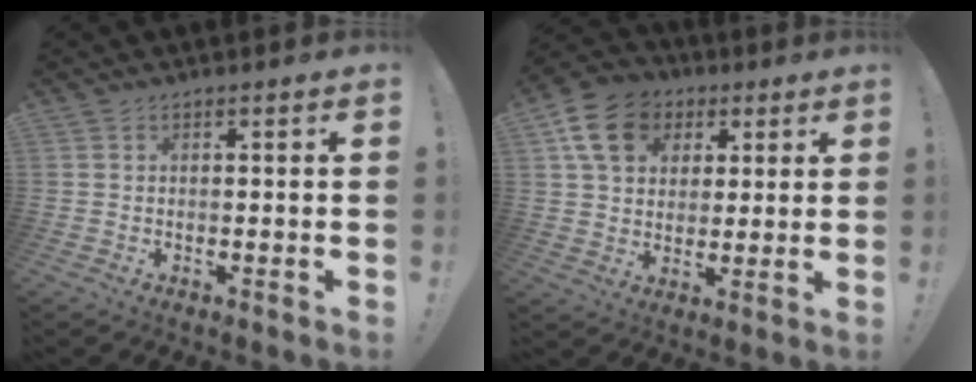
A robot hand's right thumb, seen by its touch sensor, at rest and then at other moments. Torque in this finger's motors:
{"motor_torque": [0.83, 1.96, 0.49, 0.86, 0.11]}